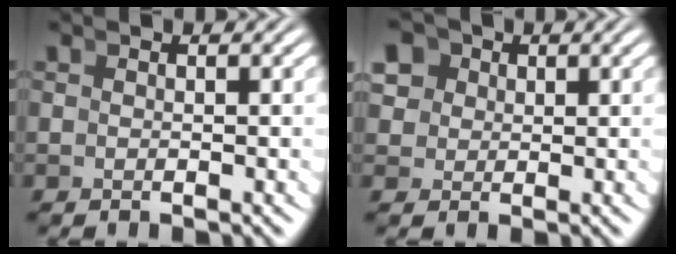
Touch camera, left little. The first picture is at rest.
{"total": 6.2, "force": [2.6, 5.0, 2.6], "torque": [-0.060, 0.005, 0.041]}